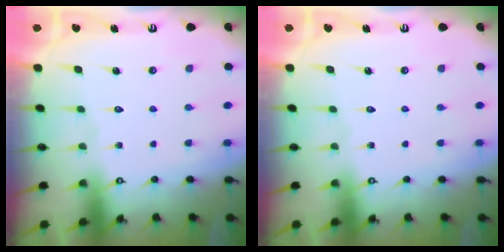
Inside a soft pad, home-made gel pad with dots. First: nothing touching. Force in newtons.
{"total": 0.0}